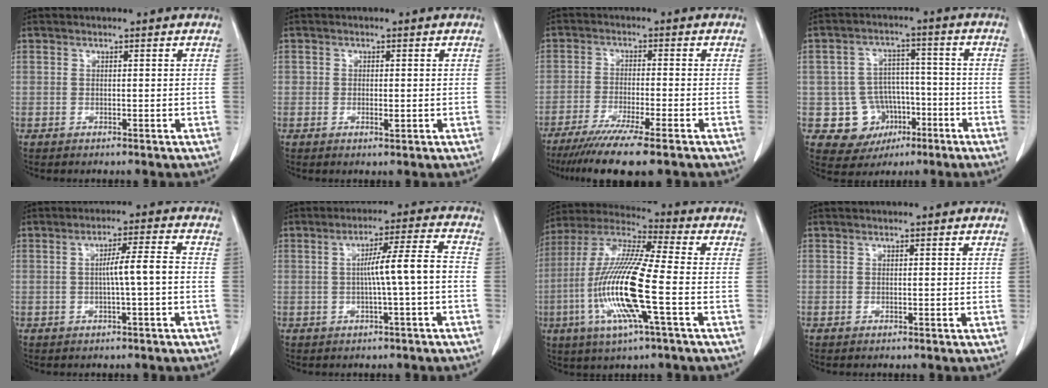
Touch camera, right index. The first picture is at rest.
{"total": 1.5, "force": [-0.3, 0.7, 1.2], "torque": [-0.018, -0.002, -0.003]}
{"total": 10.9, "force": [-8.3, -0.1, 7.1], "torque": [-0.108, -0.028, -0.130]}
{"total": 8.8, "force": [-2.9, 8.0, 2.1], "torque": [-0.029, 0.021, -0.031]}
{"total": 4.9, "force": [-0.7, -0.3, 4.8], "torque": [-0.078, 0.011, -0.011]}
{"total": 7.2, "force": [-1.0, -0.7, 7.1], "torque": [-0.114, 0.016, -0.013]}
{"total": 16.8, "force": [-4.0, 1.0, 16.3], "torque": [-0.344, -0.013, -0.086]}
{"total": 0.0}